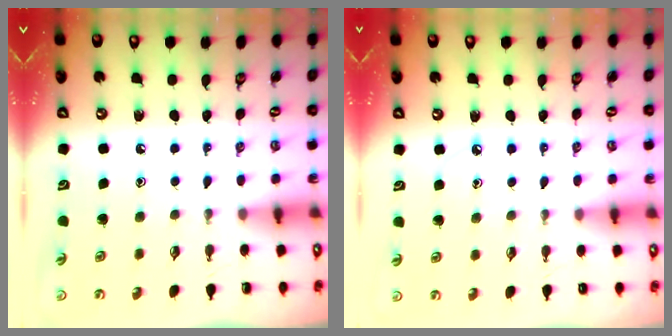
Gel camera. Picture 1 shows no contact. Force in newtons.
{"total": 3.4, "press": 3.3, "slide": 0.5}